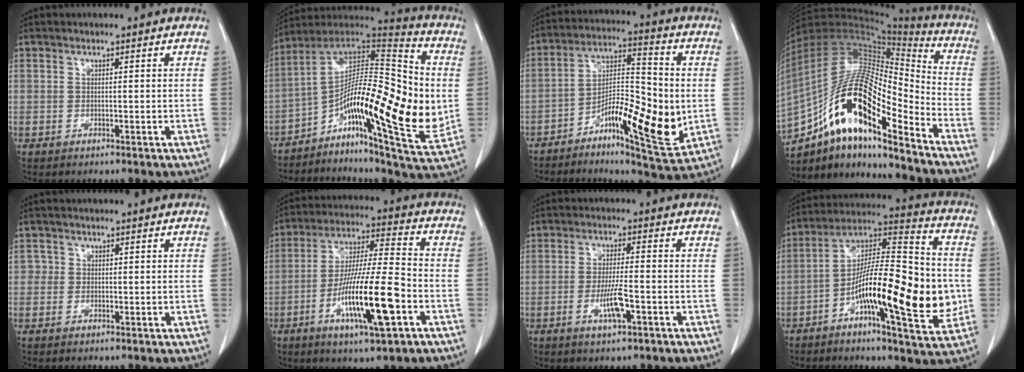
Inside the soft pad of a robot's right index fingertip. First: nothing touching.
{"total": 23.9, "force": [-2.9, 5.4, 23.1], "torque": [-0.362, 0.018, -0.051]}
{"total": 13.9, "force": [-3.6, 3.9, 12.9], "torque": [-0.215, 0.007, -0.059]}
{"total": 20.4, "force": [-11.7, 4.6, 16.0], "torque": [-0.318, 0.012, -0.205]}
{"total": 1.3, "force": [0.1, 1.3, 0.2], "torque": [0.008, 0.004, -0.002]}
{"total": 15.2, "force": [-5.4, 1.2, 14.2], "torque": [-0.265, -0.010, -0.093]}
{"total": 5.2, "force": [-2.0, 0.6, 4.7], "torque": [-0.092, -0.005, -0.037]}
{"total": 21.8, "force": [-4.5, 4.4, 20.9], "torque": [-0.329, 0.014, -0.071]}